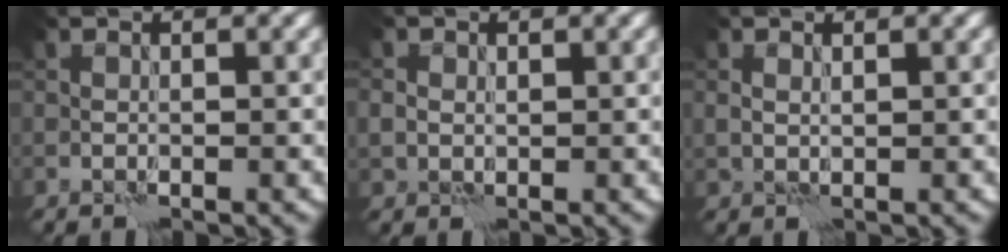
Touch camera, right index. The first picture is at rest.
{"total": 1.4, "force": [0.5, 1.3, 0.3], "torque": [-0.006, -0.001, 0.010]}
{"total": 0.7, "force": [0.3, 0.5, 0.4], "torque": [-0.009, -0.001, 0.009]}